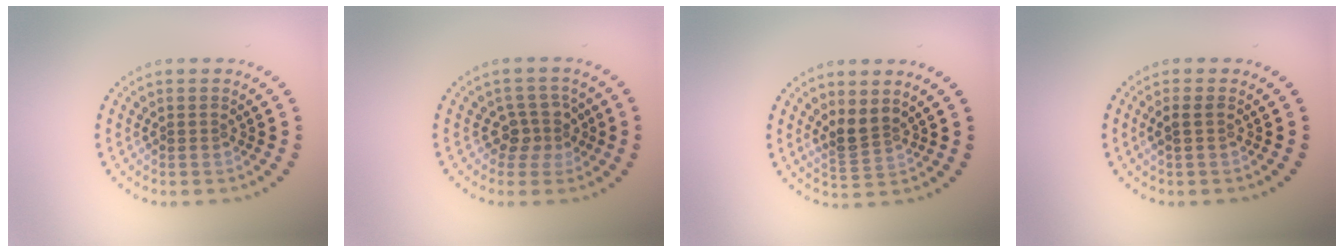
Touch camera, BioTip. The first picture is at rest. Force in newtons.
{"total": 2.6, "press": 2.1, "slide": 1.6}
{"total": 2.4, "press": 1.8, "slide": 1.6}
{"total": 1.1, "press": 1.0, "slide": 0.5}